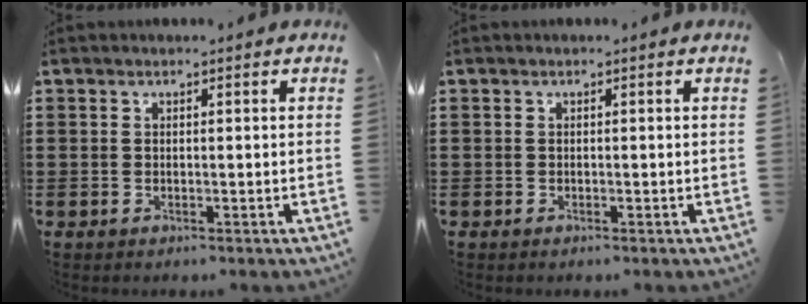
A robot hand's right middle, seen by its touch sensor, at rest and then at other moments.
{"total": 0.0}